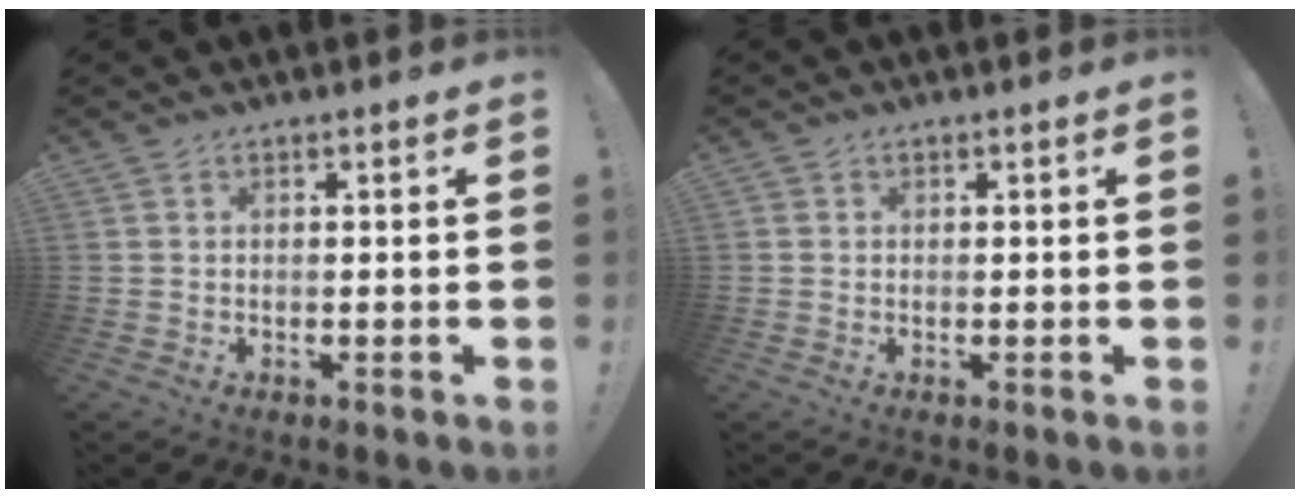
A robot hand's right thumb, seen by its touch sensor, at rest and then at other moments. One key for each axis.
{"total": 0.0}